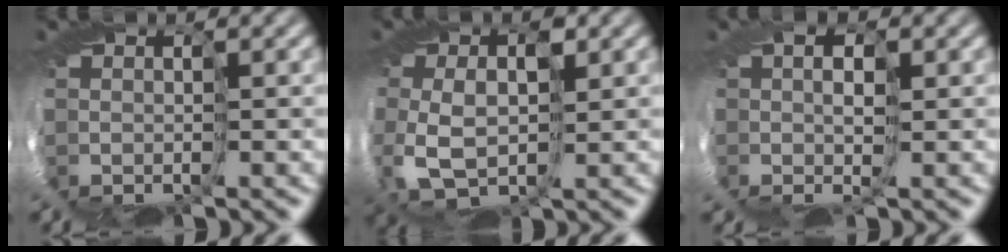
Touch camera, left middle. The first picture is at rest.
{"total": 3.4, "force": [-0.1, 1.9, 2.9], "torque": [-0.083, -0.007, -0.007]}
{"total": 1.5, "force": [0.4, -1.5, 0.2], "torque": [0.009, 0.008, -0.010]}